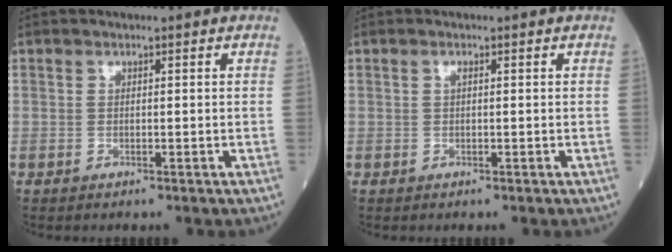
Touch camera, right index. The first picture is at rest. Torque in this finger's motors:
{"motor_torque": [-0.05, -0.02, 0.08, 0.02]}